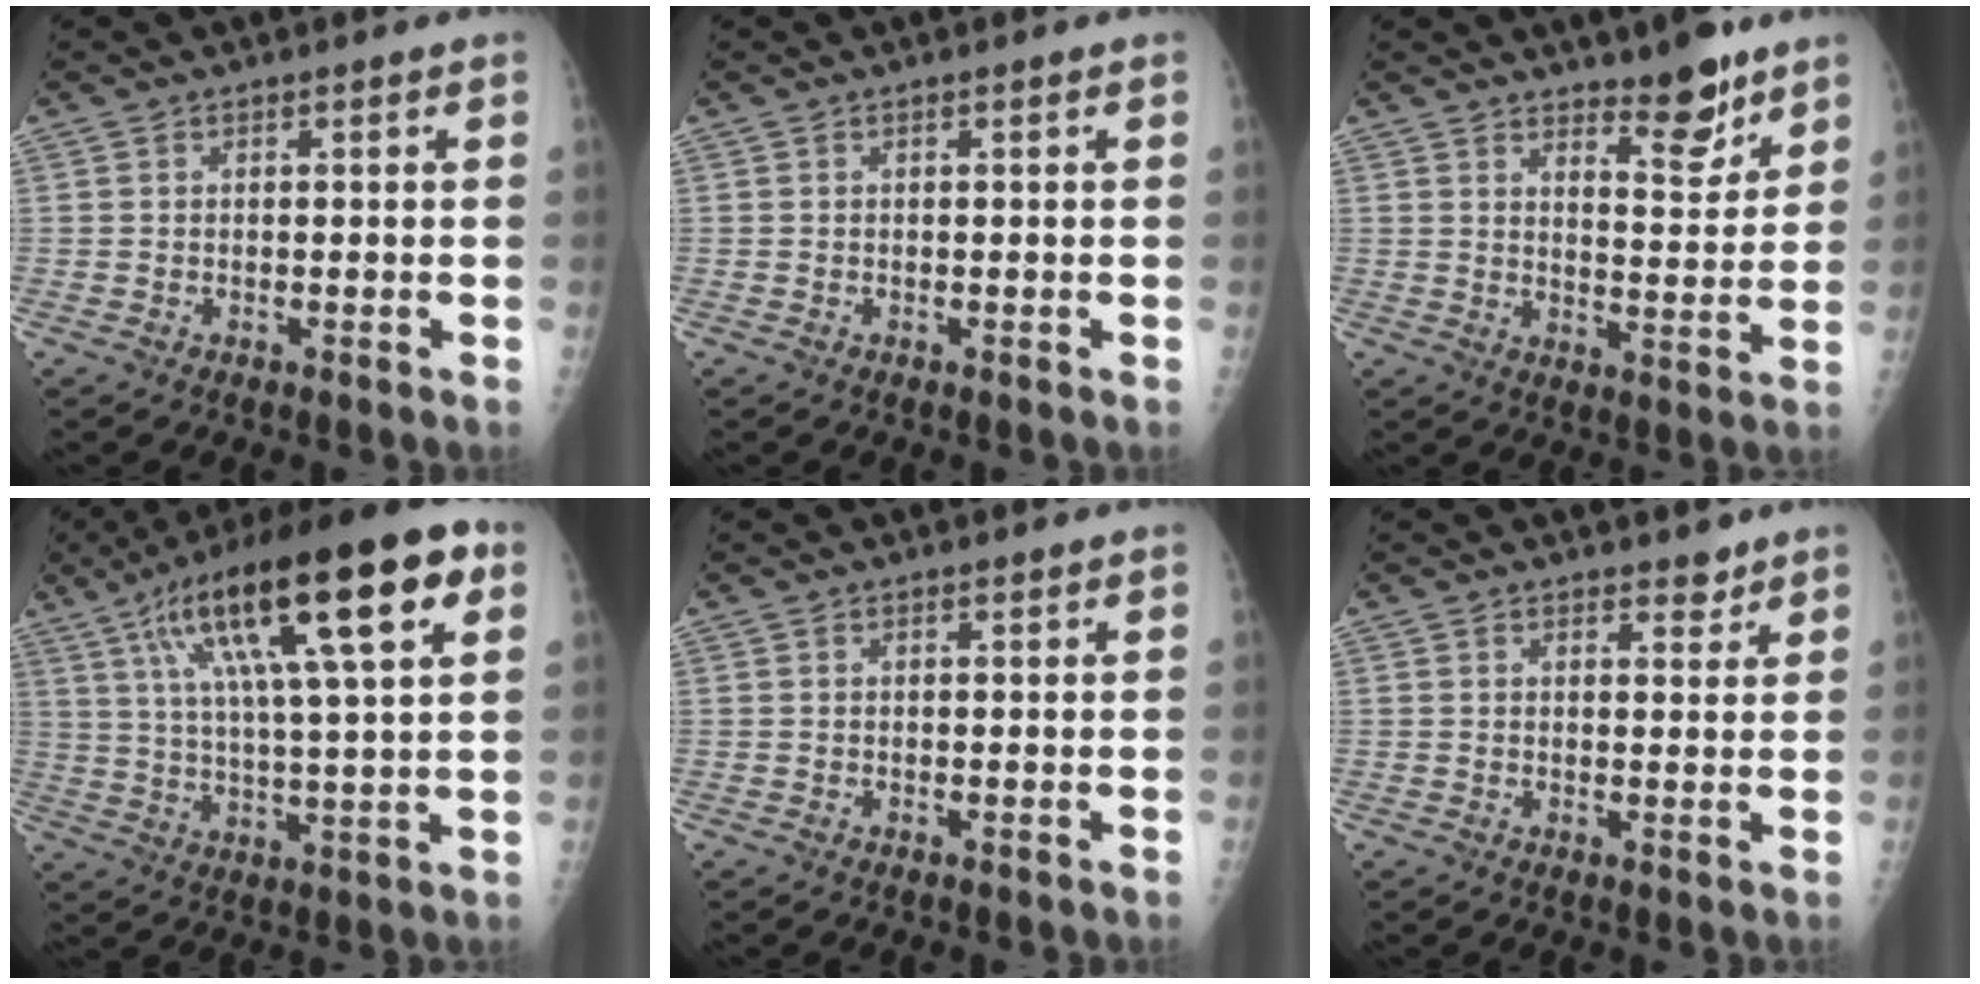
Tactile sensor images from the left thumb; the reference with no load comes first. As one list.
[{"total": 0.0}, {"total": 8.3, "force": [6.1, 2.7, 4.9], "torque": [-0.049, -0.051, 0.095]}, {"total": 24.4, "force": [9.9, 5.7, 21.5], "torque": [-0.355, 0.013, 0.156]}, {"total": 0.0}, {"total": 2.5, "force": [2.0, 1.2, 0.8], "torque": [0.005, -0.013, 0.025]}]